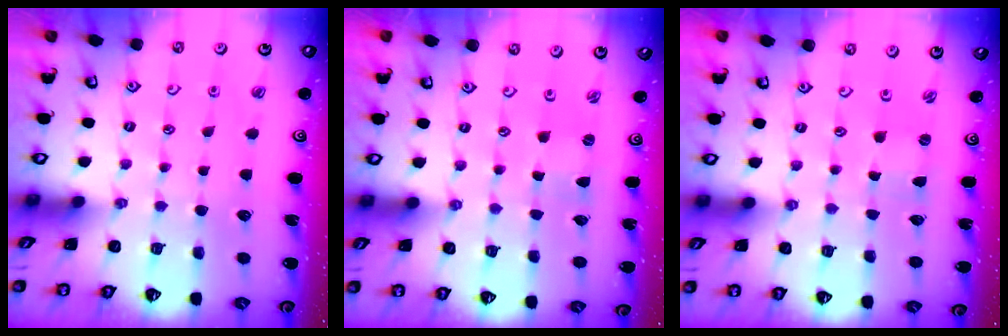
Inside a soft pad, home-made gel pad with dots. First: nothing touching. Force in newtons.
{"total": 0.0}
{"total": 0.0}